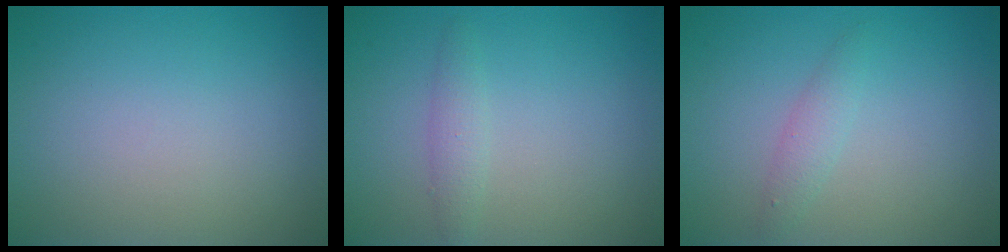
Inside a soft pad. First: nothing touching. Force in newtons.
{"total": 1.4, "press": 1.4, "slide": 0.0}
{"total": 1.4, "press": 1.4, "slide": 0.0}